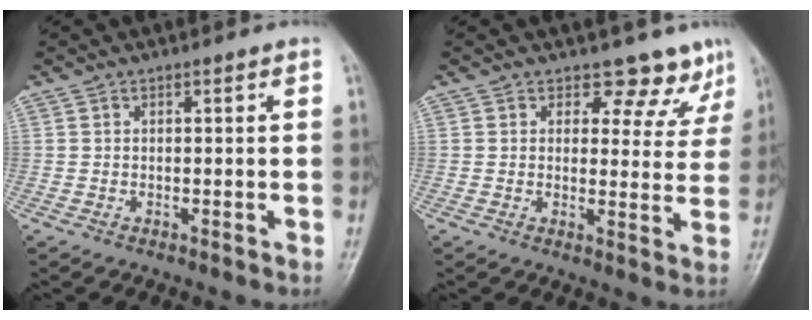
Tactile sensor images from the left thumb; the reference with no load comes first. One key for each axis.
{"total": 7.8, "fx": 6.5, "fy": 4.1, "fz": 0.9, "tx": 0.033, "ty": -0.039, "tz": 0.060}